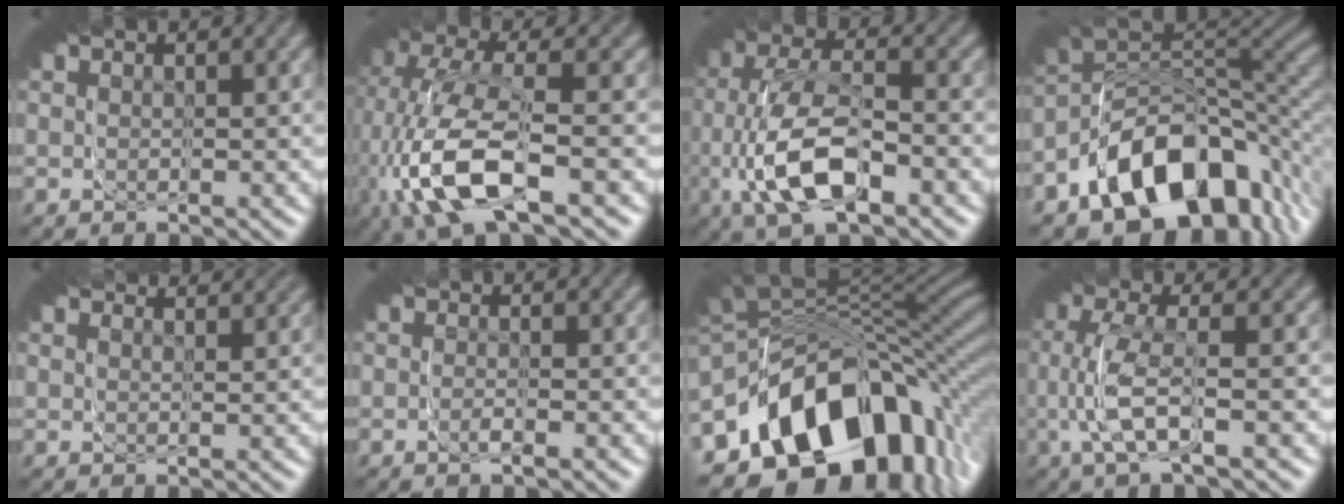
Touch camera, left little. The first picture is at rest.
{"total": 7.9, "force": [-4.4, 2.7, 6.0], "torque": [-0.135, -0.011, -0.053]}
{"total": 6.5, "force": [-4.4, 2.1, 4.3], "torque": [-0.111, -0.010, -0.065]}
{"total": 11.4, "force": [-9.7, 4.5, 3.9], "torque": [-0.064, -0.009, -0.152]}
{"total": 1.8, "force": [1.7, 0.2, 0.3], "torque": [-0.021, 0.013, 0.023]}
{"total": 1.9, "force": [-0.4, -1.8, -0.5], "torque": [0.024, 0.014, -0.011]}
{"total": 19.1, "force": [-9.7, 11.0, 12.2], "torque": [-0.189, -0.031, -0.140]}
{"total": 3.7, "force": [-1.4, 0.1, 3.4], "torque": [-0.057, 0.017, -0.022]}